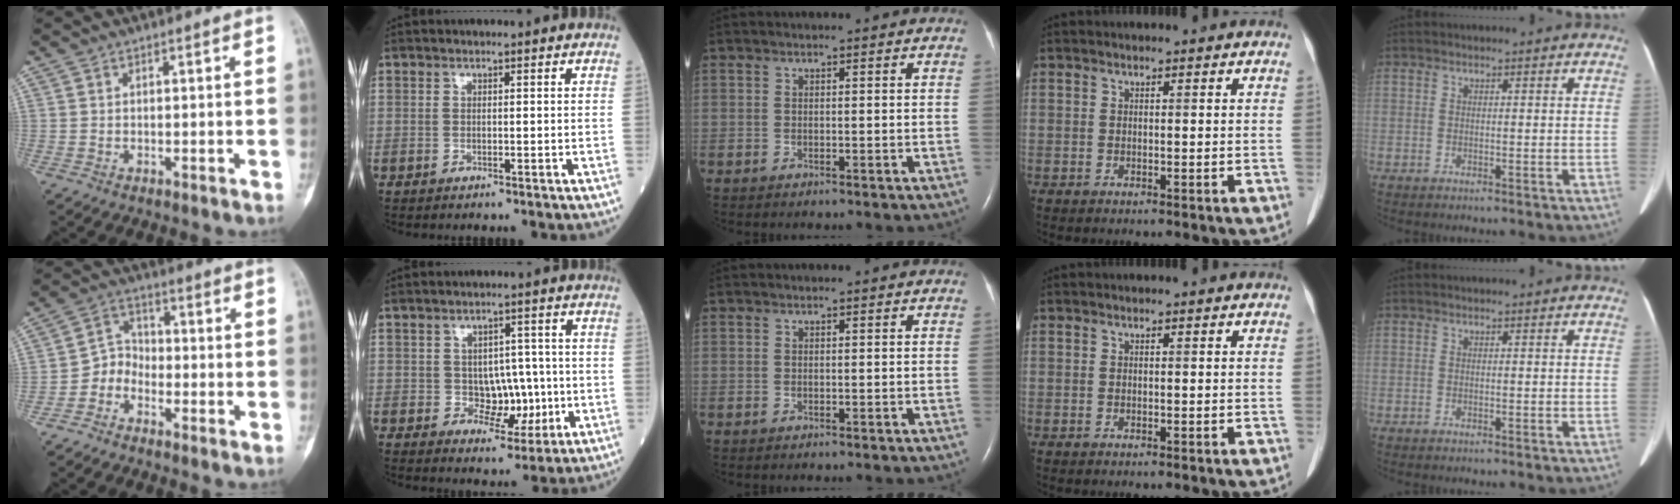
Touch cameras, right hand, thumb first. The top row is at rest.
{"thumb": {"total": 4.6, "force": [-2.7, 3.5, 1.4], "torque": [-0.004, 0.029, -0.065]}, "index": {"total": 5.7, "force": [-0.5, 4.1, 4.0], "torque": [-0.044, 0.011, 0.005]}}